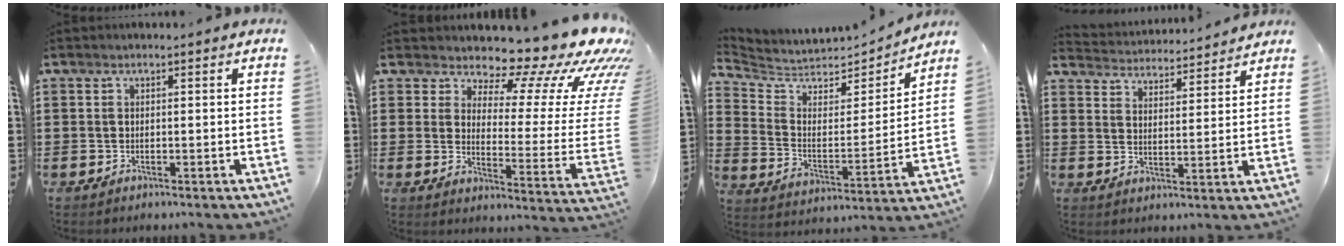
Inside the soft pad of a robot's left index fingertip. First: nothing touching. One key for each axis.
{"total": 11.8, "fx": 9.7, "fy": 3.1, "fz": 6.1, "tx": -0.099, "ty": -0.089, "tz": 0.156}
{"total": 5.2, "fx": 4.9, "fy": 1.6, "fz": 0.5, "tx": -0.044, "ty": -0.043, "tz": 0.081}
{"total": 3.5, "fx": 3.5, "fy": 0.2, "fz": 0.0, "tx": -0.024, "ty": -0.029, "tz": 0.054}